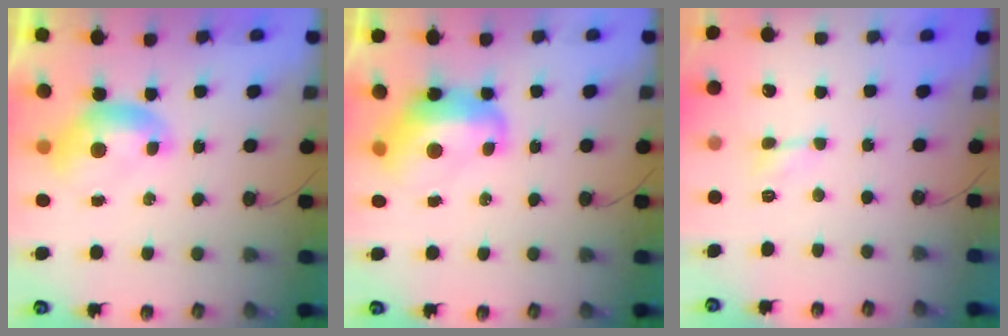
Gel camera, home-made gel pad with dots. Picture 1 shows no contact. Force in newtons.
{"total": 4.9, "press": 4.8, "slide": 0.9}
{"total": 1.7, "press": 1.6, "slide": 0.5}